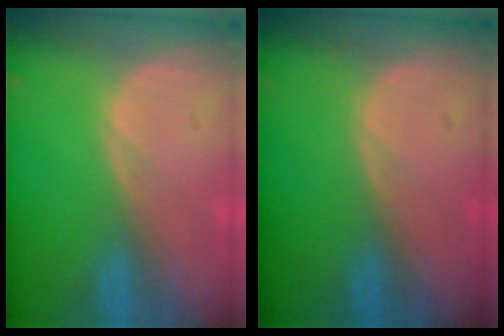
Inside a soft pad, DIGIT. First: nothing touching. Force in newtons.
{"total": 0.0}